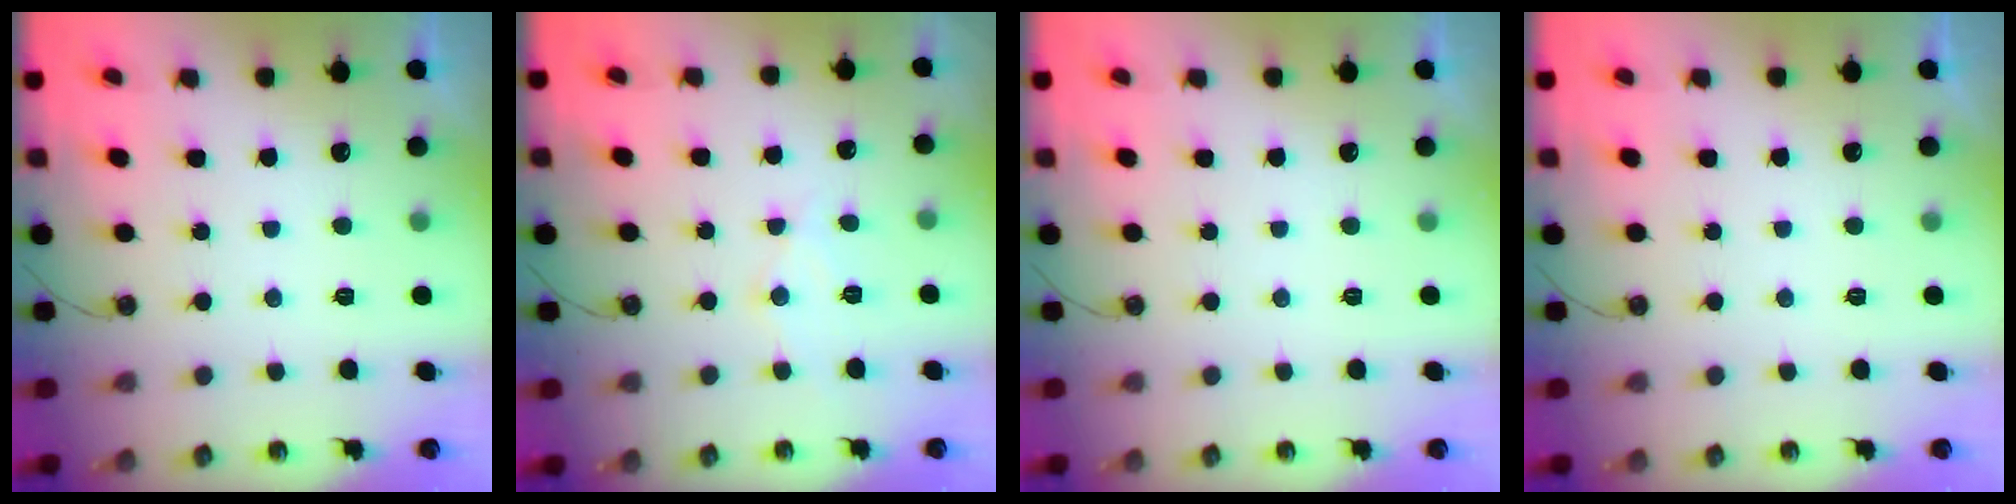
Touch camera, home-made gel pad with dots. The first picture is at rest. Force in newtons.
{"total": 8.0, "press": 8.0, "slide": 0.6}
{"total": 0.0}
{"total": 0.0}